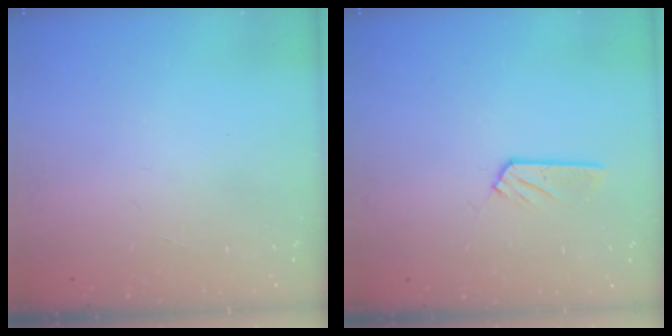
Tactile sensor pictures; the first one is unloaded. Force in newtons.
{"total": 4.8, "press": 4.8, "slide": 0.4}